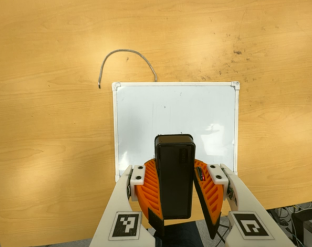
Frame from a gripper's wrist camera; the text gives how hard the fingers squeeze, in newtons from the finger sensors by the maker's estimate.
{"total": 9.3, "left": 9.4, "right": 9.2}